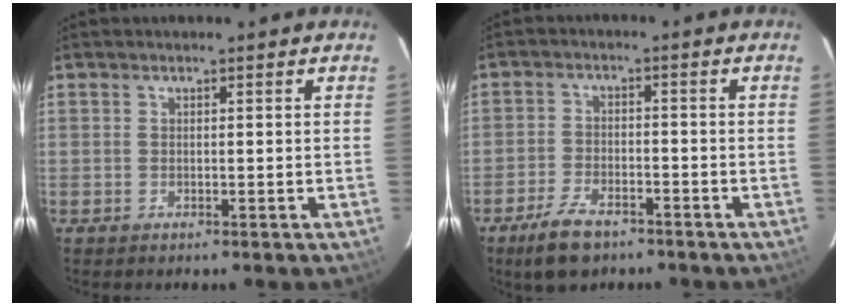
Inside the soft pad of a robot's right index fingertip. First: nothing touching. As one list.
[{"total": 7.8, "force": [-5.6, 3.4, 4.2], "torque": [-0.107, -0.005, -0.098]}]